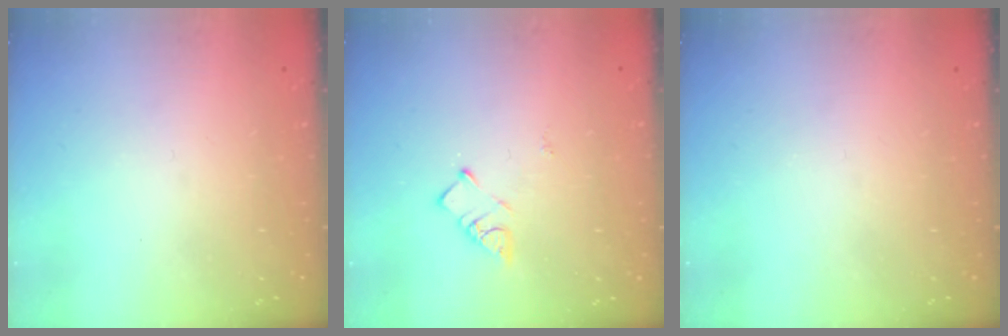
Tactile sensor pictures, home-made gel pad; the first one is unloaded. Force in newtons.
{"total": 4.3, "press": 4.3, "slide": 0.1}
{"total": 0.0}